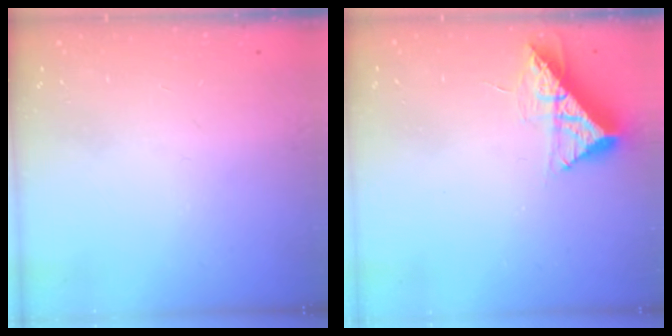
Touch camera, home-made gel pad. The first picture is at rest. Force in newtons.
{"total": 10.4, "press": 10.4, "slide": 0.7}